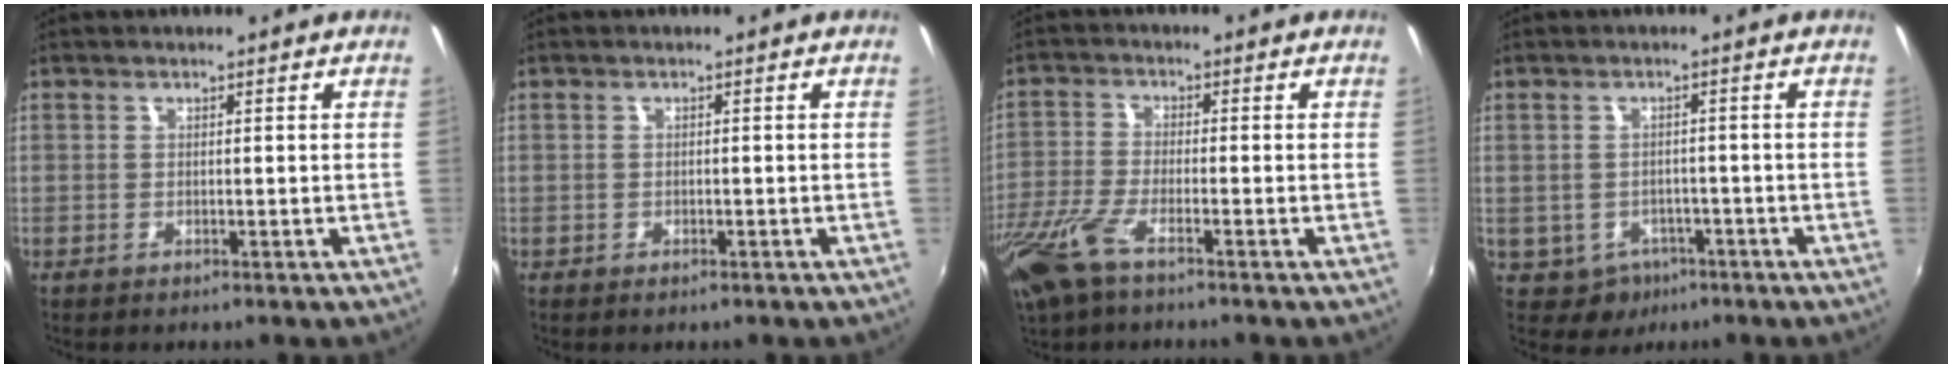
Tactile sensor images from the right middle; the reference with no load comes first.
{"total": 0.7, "force": [-0.6, 0.2, 0.2], "torque": [-0.004, -0.005, -0.011]}
{"total": 9.1, "force": [-5.9, 2.4, 6.5], "torque": [-0.157, -0.023, -0.121]}
{"total": 4.7, "force": [-2.3, 4.0, 1.1], "torque": [-0.033, -0.001, -0.022]}